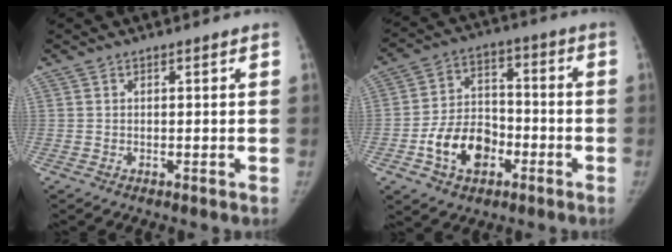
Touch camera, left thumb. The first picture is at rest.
{"total": 12.9, "force": [-4.9, 9.1, 7.7], "torque": [-0.099, 0.036, -0.087]}